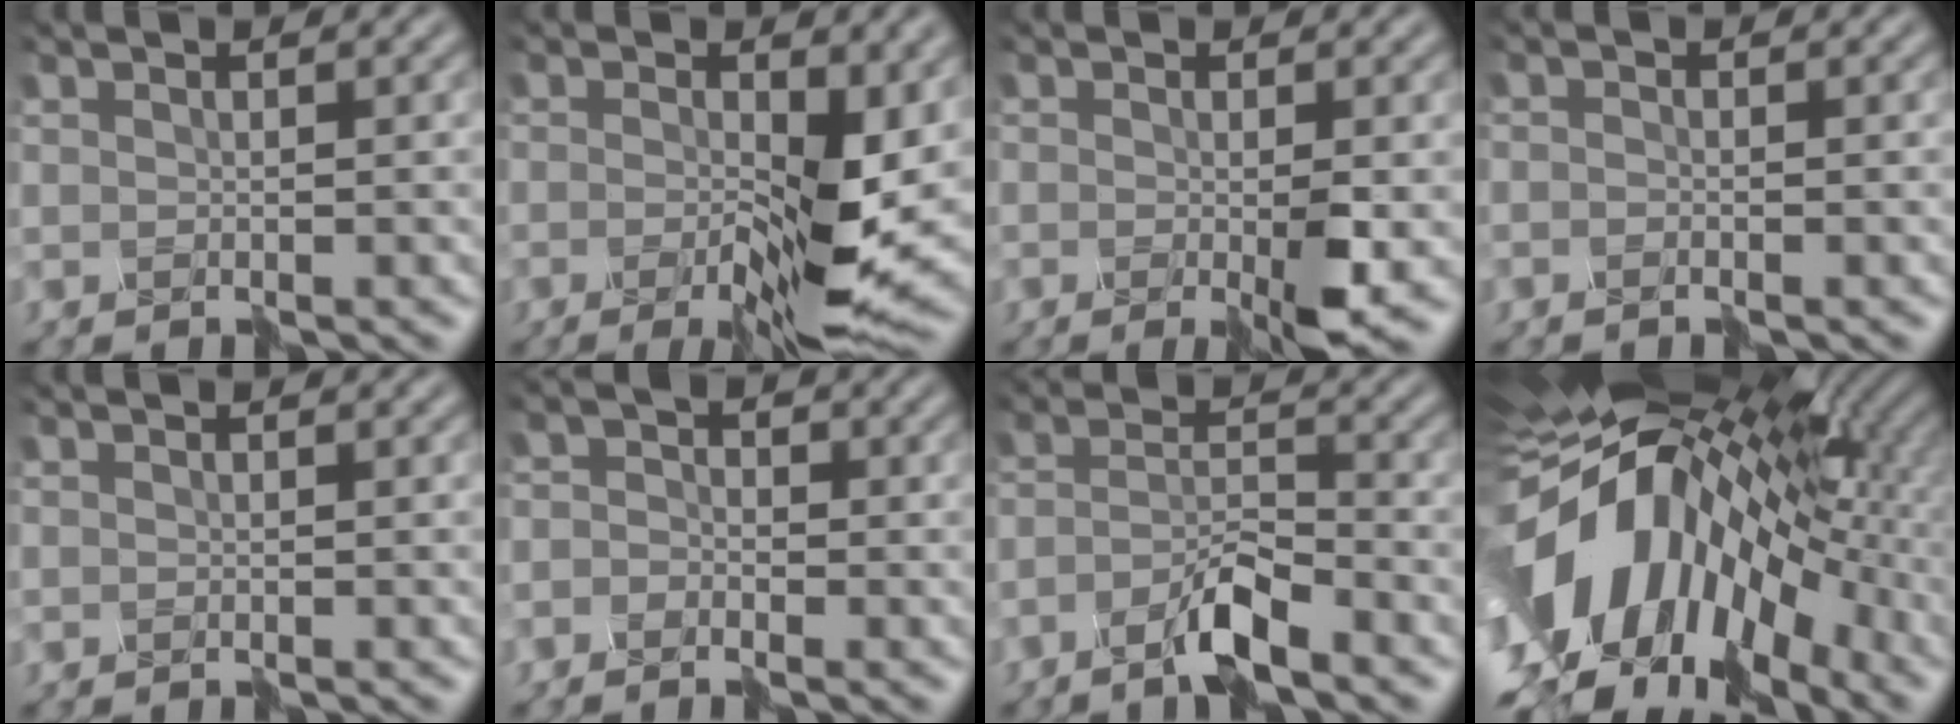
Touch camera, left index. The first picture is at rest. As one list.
[{"total": 10.1, "force": [-2.4, 3.9, 9.0], "torque": [-0.154, 0.000, -0.041]}, {"total": 2.9, "force": [-1.3, -0.1, 2.6], "torque": [-0.053, -0.011, -0.020]}, {"total": 1.4, "force": [-1.4, -0.1, -0.3], "torque": [0.011, 0.000, -0.021]}, {"total": 0.0}, {"total": 3.3, "force": [-2.4, 2.2, -0.1], "torque": [0.015, 0.014, -0.058]}, {"total": 3.8, "force": [-3.6, -0.2, 1.2], "torque": [-0.039, 0.004, -0.072]}, {"total": 15.6, "force": [-3.8, 9.0, 12.2], "torque": [-0.231, -0.003, -0.078]}]